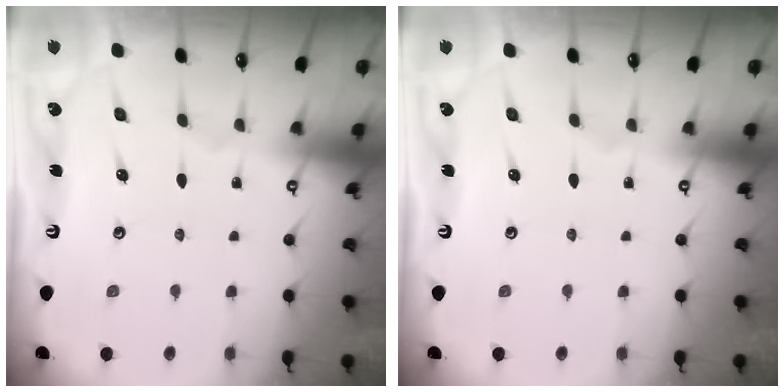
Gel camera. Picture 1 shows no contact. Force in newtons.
{"total": 0.0}